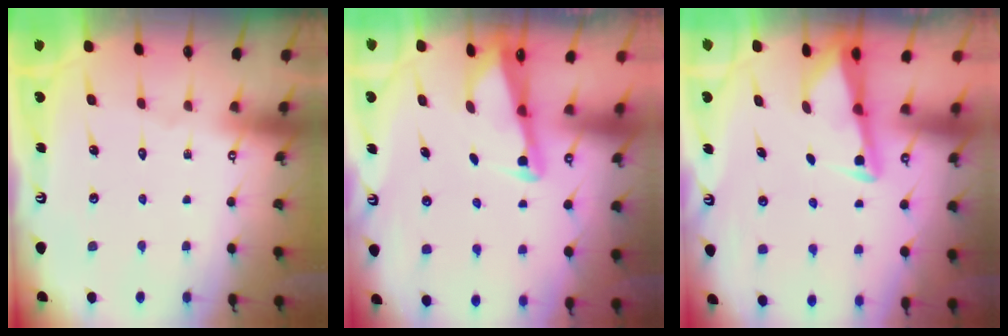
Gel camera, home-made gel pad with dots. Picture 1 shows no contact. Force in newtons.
{"total": 2.6, "press": 2.6, "slide": 0.2}
{"total": 3.3, "press": 3.3, "slide": 0.4}